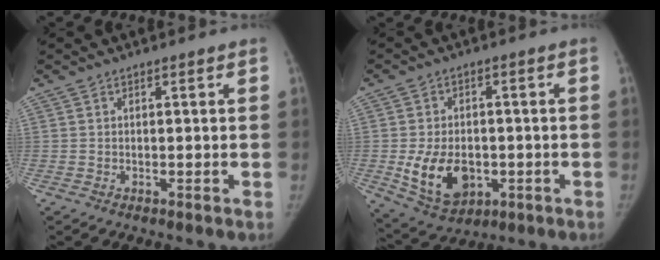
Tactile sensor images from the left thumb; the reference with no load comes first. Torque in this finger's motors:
{"motor_torque": [-0.49, 0.92, 0.51, -0.45, 0.20]}